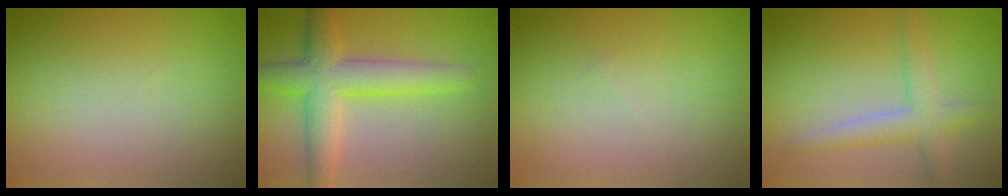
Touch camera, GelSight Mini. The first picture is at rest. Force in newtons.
{"total": 5.8, "press": 5.8, "slide": 0.2}
{"total": 0.0}
{"total": 3.2, "press": 3.2, "slide": 0.1}